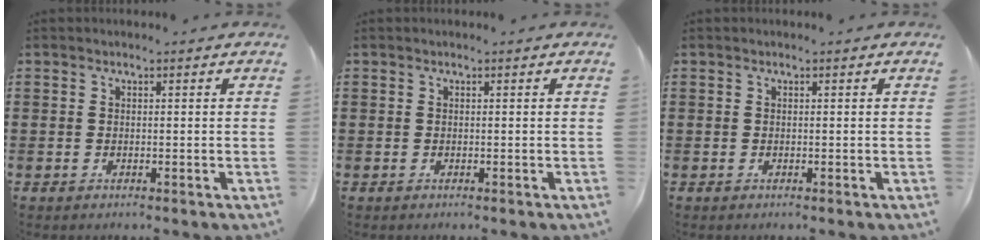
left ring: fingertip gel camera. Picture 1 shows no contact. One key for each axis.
{"total": 0.0}
{"total": 0.0}